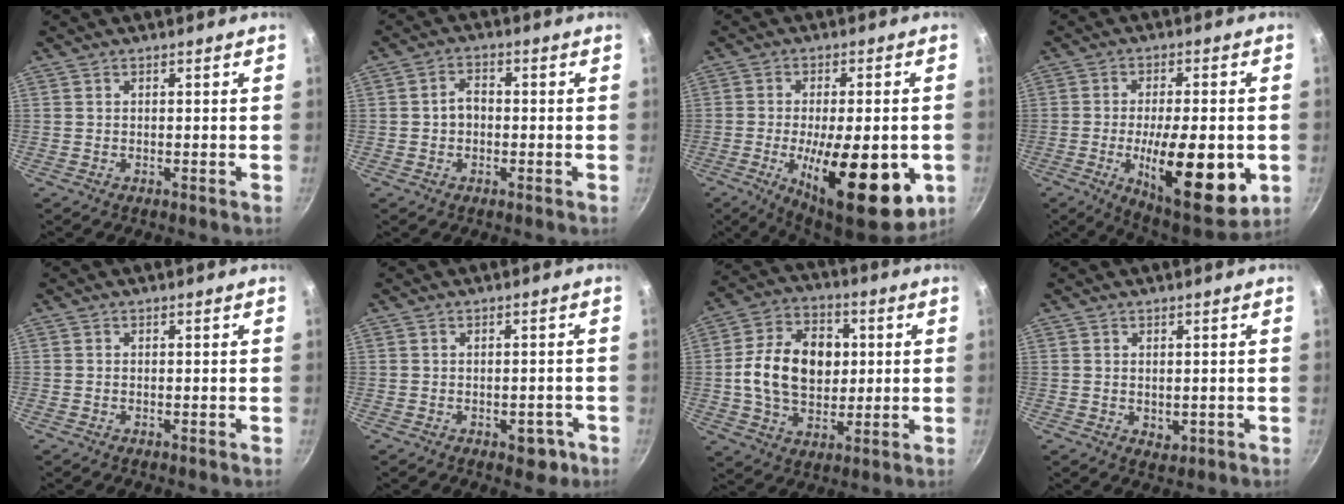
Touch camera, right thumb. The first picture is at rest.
{"total": 3.6, "force": [-0.4, 2.6, 2.4], "torque": [-0.025, 0.015, -0.010]}
{"total": 20.5, "force": [-5.7, 7.5, 18.2], "torque": [-0.248, 0.000, -0.074]}
{"total": 19.3, "force": [-4.2, 6.8, 17.6], "torque": [-0.248, -0.002, -0.058]}
{"total": 0.0}
{"total": 3.9, "force": [-1.7, 2.3, 2.6], "torque": [-0.010, 0.018, -0.010]}
{"total": 16.4, "force": [1.4, 11.7, 11.4], "torque": [-0.166, 0.014, 0.017]}
{"total": 1.9, "force": [0.3, 1.4, 1.2], "torque": [-0.015, -0.006, 0.006]}